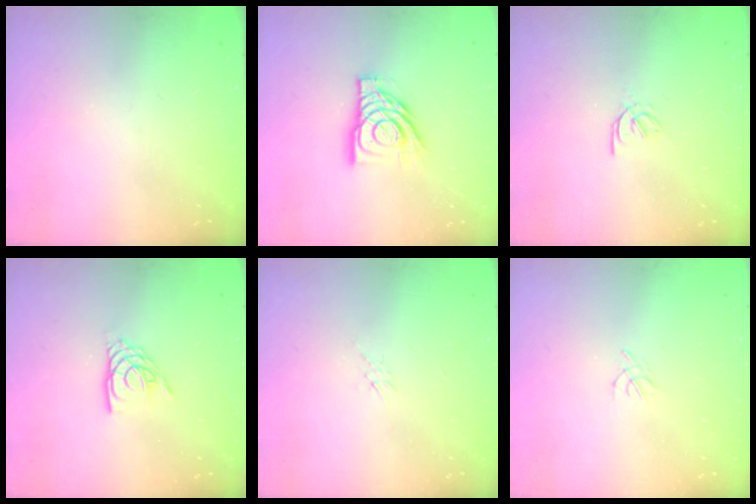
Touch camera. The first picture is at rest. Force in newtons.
{"total": 12.2, "press": 12.2, "slide": 1.1}
{"total": 2.6, "press": 2.5, "slide": 0.6}
{"total": 7.9, "press": 7.9, "slide": 0.6}
{"total": 3.7, "press": 3.6, "slide": 0.7}
{"total": 1.3, "press": 1.2, "slide": 0.4}